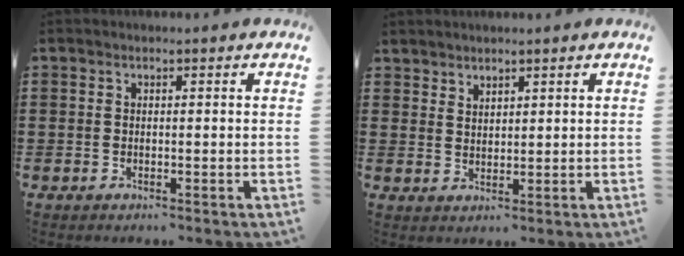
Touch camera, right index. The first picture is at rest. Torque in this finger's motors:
{"motor_torque": [-0.07, 0.14, -0.03, -0.01]}